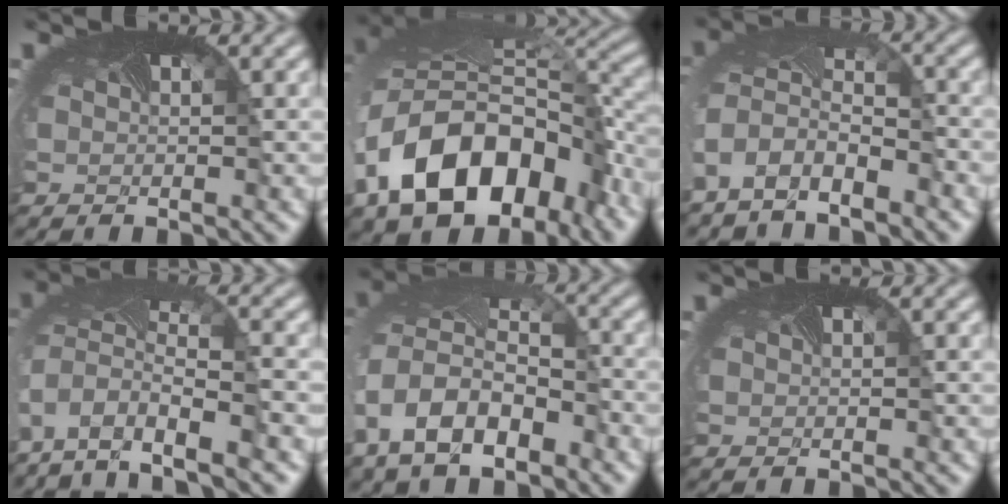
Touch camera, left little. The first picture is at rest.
{"total": 14.6, "force": [-6.2, 9.9, 8.7], "torque": [-0.186, -0.043, -0.093]}
{"total": 4.9, "force": [-3.5, 2.6, 2.3], "torque": [-0.072, -0.019, -0.064]}
{"total": 8.6, "force": [-5.6, 3.7, 5.3], "torque": [-0.138, -0.028, -0.084]}
{"total": 10.5, "force": [-4.3, 7.3, 6.2], "torque": [-0.141, -0.033, -0.057]}
{"total": 0.0}